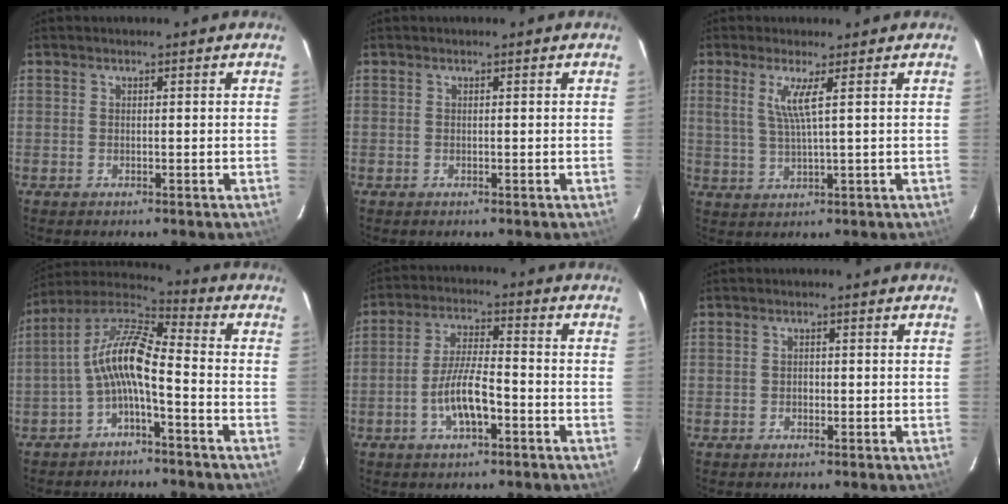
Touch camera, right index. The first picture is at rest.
{"total": 0.0}
{"total": 4.2, "force": [1.7, -0.5, 3.8], "torque": [-0.075, -0.005, 0.036]}
{"total": 9.1, "force": [-3.0, 2.2, 8.3], "torque": [-0.182, 0.021, -0.062]}
{"total": 7.9, "force": [-3.2, 2.1, 6.9], "torque": [-0.139, 0.004, -0.056]}
{"total": 0.7, "force": [-0.2, 0.7, 0.2], "torque": [-0.002, 0.002, -0.003]}